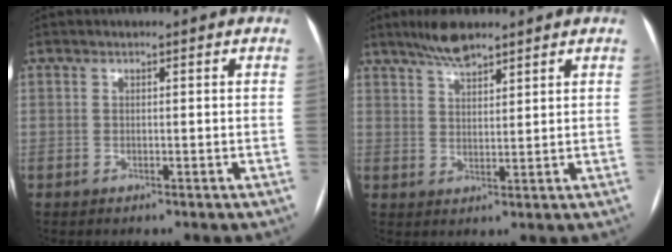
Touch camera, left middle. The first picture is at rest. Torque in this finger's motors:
{"motor_torque": [0.19, -0.20, 0.06, 0.01]}